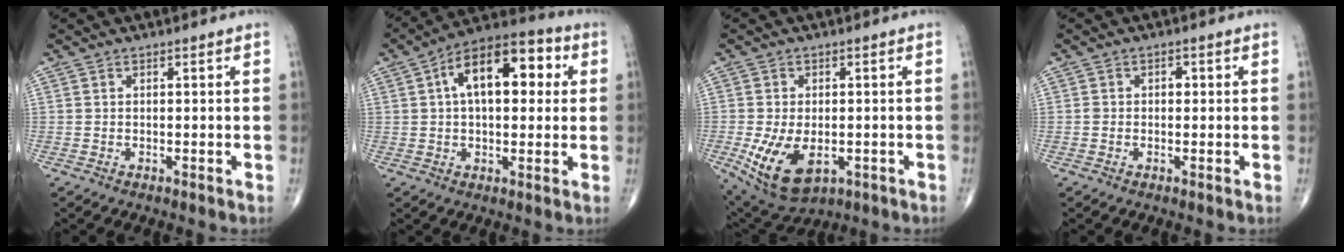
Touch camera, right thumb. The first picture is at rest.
{"total": 15.9, "force": [3.7, 8.3, 13.1], "torque": [-0.181, 0.031, 0.049]}
{"total": 11.3, "force": [-3.1, 6.5, 8.6], "torque": [-0.155, -0.005, -0.035]}
{"total": 1.5, "force": [0.1, 1.1, 0.9], "torque": [-0.007, 0.005, 0.000]}